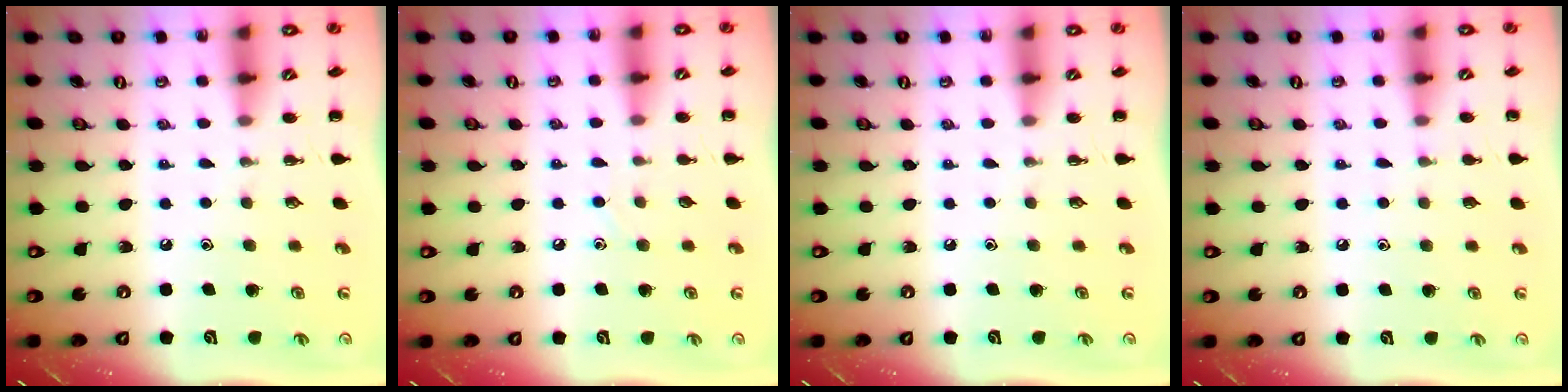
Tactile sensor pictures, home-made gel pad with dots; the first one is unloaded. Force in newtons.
{"total": 2.3, "press": 2.2, "slide": 0.9}
{"total": 0.0}
{"total": 4.4, "press": 4.1, "slide": 1.6}